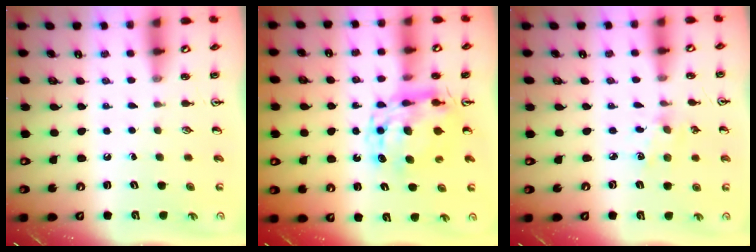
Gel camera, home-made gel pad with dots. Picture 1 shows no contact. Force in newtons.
{"total": 11.2, "press": 11.1, "slide": 1.2}
{"total": 2.2, "press": 2.2, "slide": 0.3}